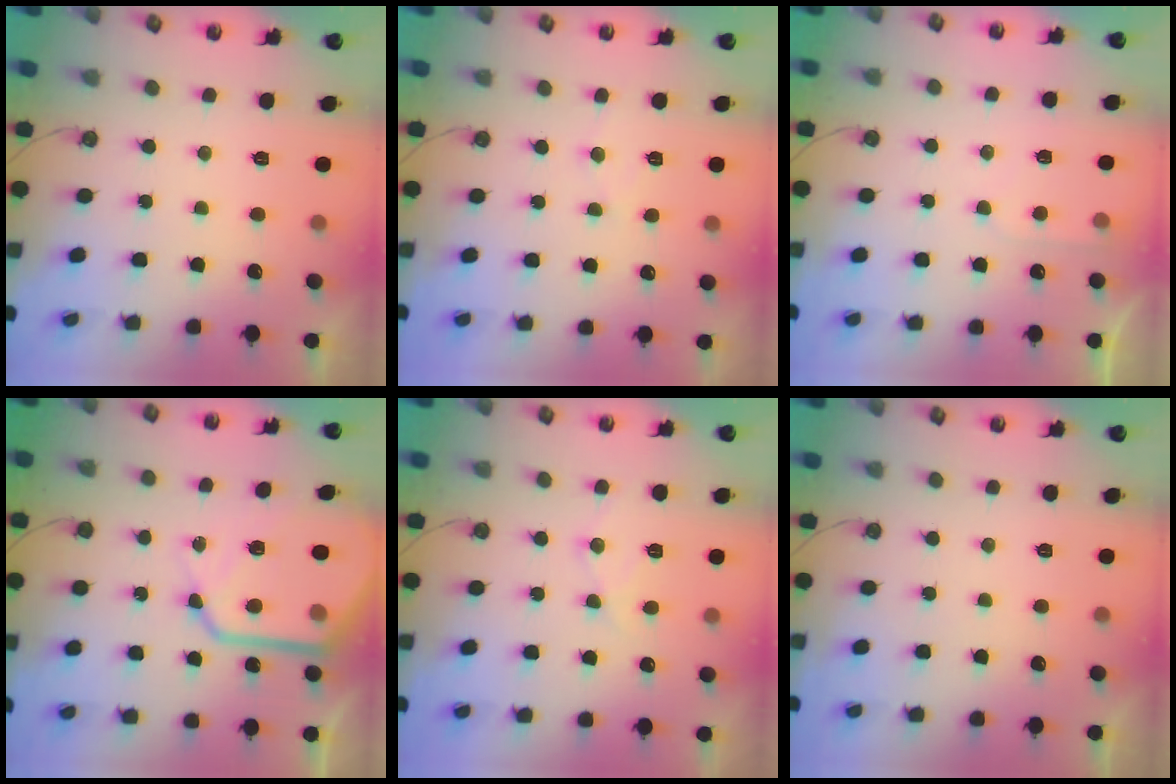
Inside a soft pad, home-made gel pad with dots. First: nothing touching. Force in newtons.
{"total": 5.0, "press": 5.0, "slide": 0.4}
{"total": 5.1, "press": 5.1, "slide": 0.6}
{"total": 16.9, "press": 16.8, "slide": 1.8}
{"total": 9.0, "press": 9.0, "slide": 0.7}
{"total": 0.0}